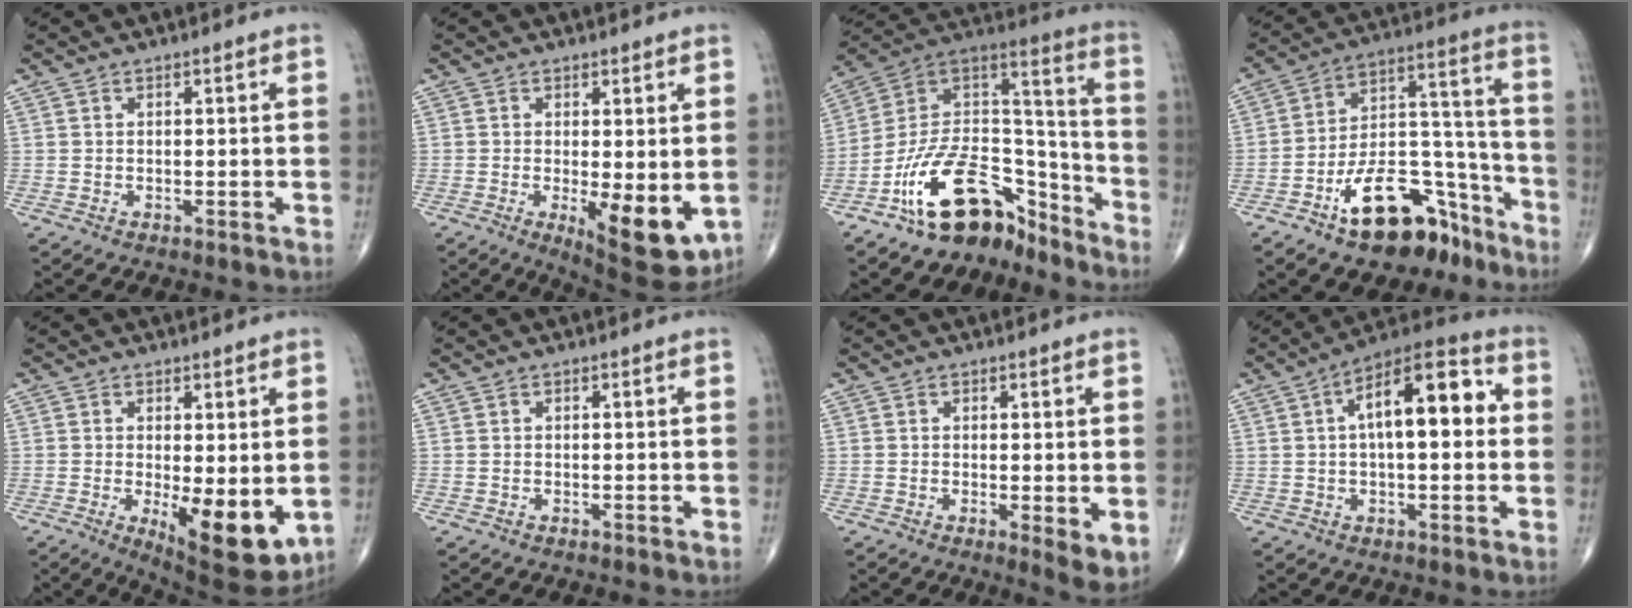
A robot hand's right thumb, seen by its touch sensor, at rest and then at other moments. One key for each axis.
{"total": 10.7, "fx": -2.0, "fy": 3.9, "fz": 9.8, "tx": -0.127, "ty": -0.025, "tz": -0.018}
{"total": 20.2, "fx": -14.0, "fy": 10.0, "fz": 10.6, "tx": -0.145, "ty": 0.122, "tz": -0.244}
{"total": 18.4, "fx": -11.6, "fy": 9.1, "fz": 11.1, "tx": -0.133, "ty": 0.107, "tz": -0.184}
{"total": 11.6, "fx": -2.0, "fy": 4.3, "fz": 10.6, "tx": -0.142, "ty": -0.027, "tz": -0.015}
{"total": 0.0}
{"total": 4.4, "fx": -0.3, "fy": 1.3, "fz": 4.2, "tx": -0.062, "ty": -0.015, "tz": -0.006}
{"total": 14.4, "fx": 2.3, "fy": 6.2, "fz": 12.8, "tx": -0.181, "ty": 0.029, "tz": 0.025}